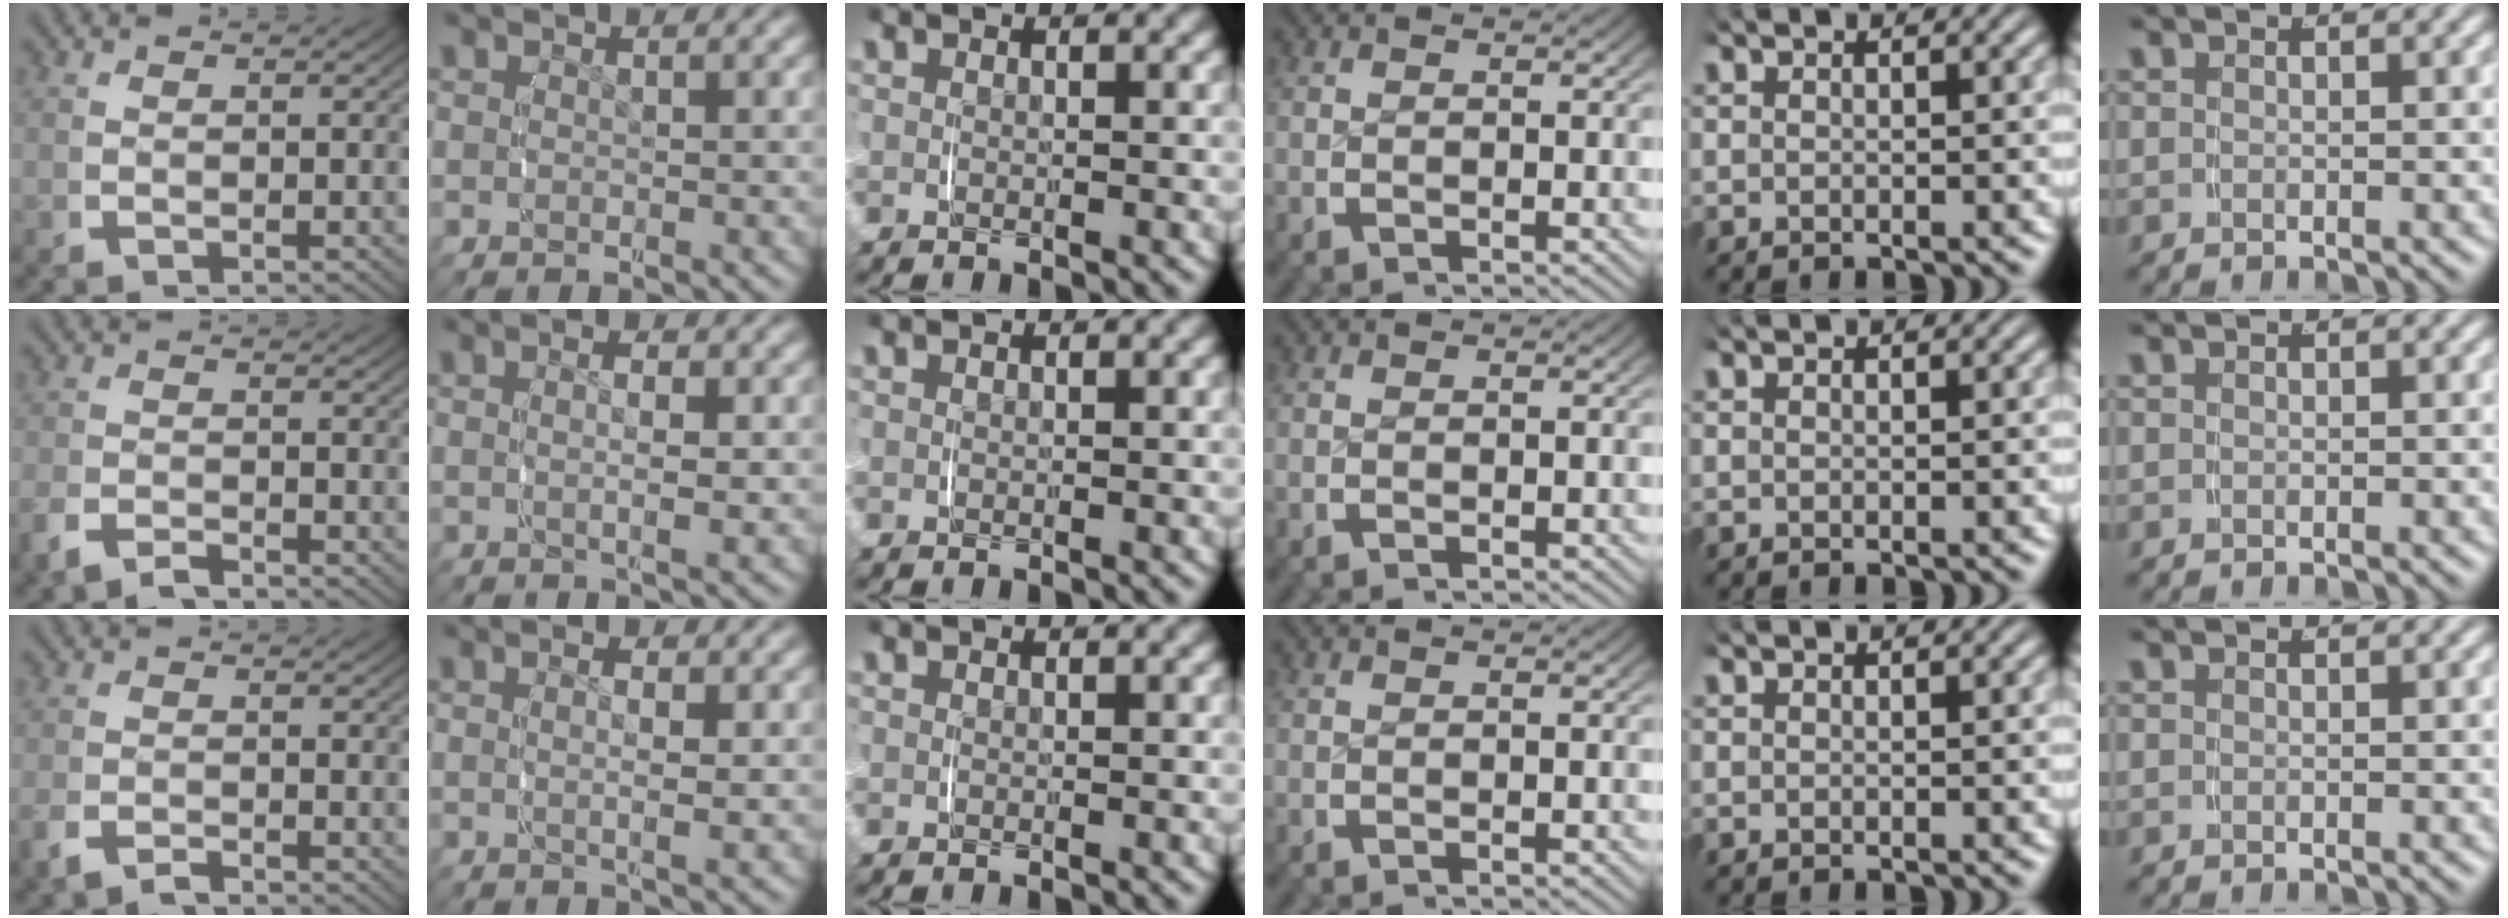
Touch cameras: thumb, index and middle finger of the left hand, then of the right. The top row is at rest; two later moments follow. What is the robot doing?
{"motion": "lift_and_place", "object": "pen bag"}